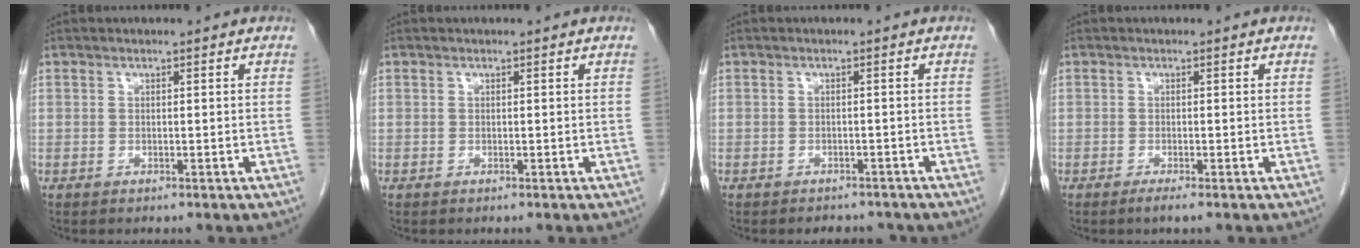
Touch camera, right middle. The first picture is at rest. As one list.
[{"total": 0.0}, {"total": 3.3, "force": [-3.0, 1.4, 0.4], "torque": [-0.004, 0.001, -0.038]}, {"total": 1.2, "force": [-0.8, -0.1, 0.8], "torque": [-0.014, -0.002, -0.016]}]